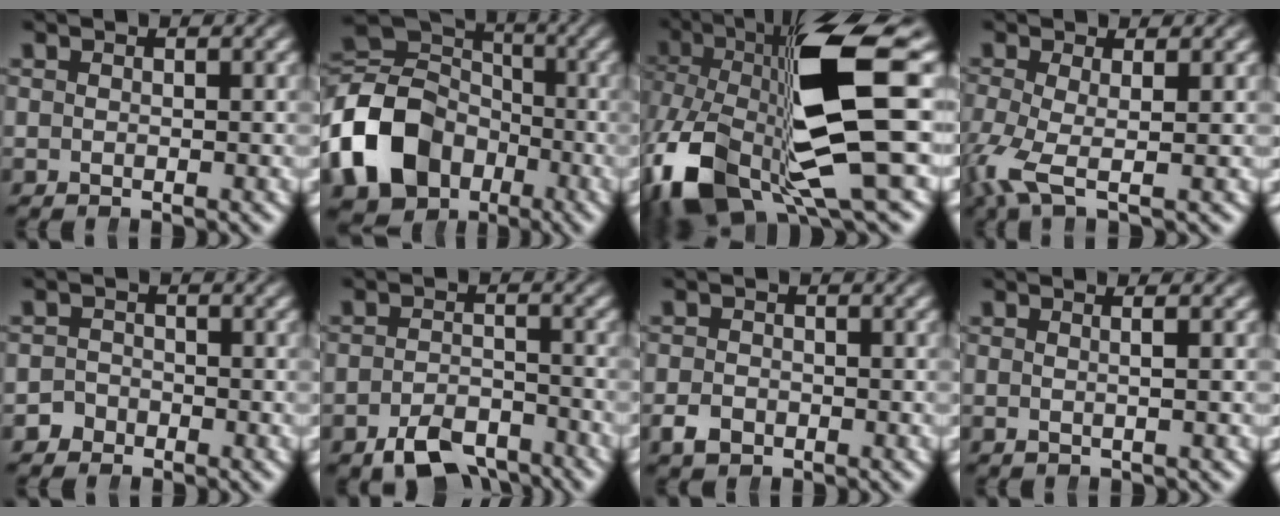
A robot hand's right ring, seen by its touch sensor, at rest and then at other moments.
{"total": 10.7, "force": [-1.9, 8.9, 5.7], "torque": [-0.116, -0.035, -0.024]}
{"total": 15.3, "force": [-1.5, 6.5, 13.8], "torque": [-0.253, -0.008, -0.006]}
{"total": 3.7, "force": [-0.9, 1.5, 3.3], "torque": [-0.097, -0.030, -0.003]}
{"total": 2.3, "force": [-1.7, 1.5, -0.2], "torque": [0.000, -0.010, -0.030]}
{"total": 5.2, "force": [-4.4, 2.1, 1.7], "torque": [-0.007, -0.010, -0.074]}
{"total": 1.9, "force": [-1.3, 1.2, 0.6], "torque": [-0.011, -0.012, -0.020]}
{"total": 1.2, "force": [0.1, -0.6, 1.1], "torque": [-0.018, 0.000, 0.002]}